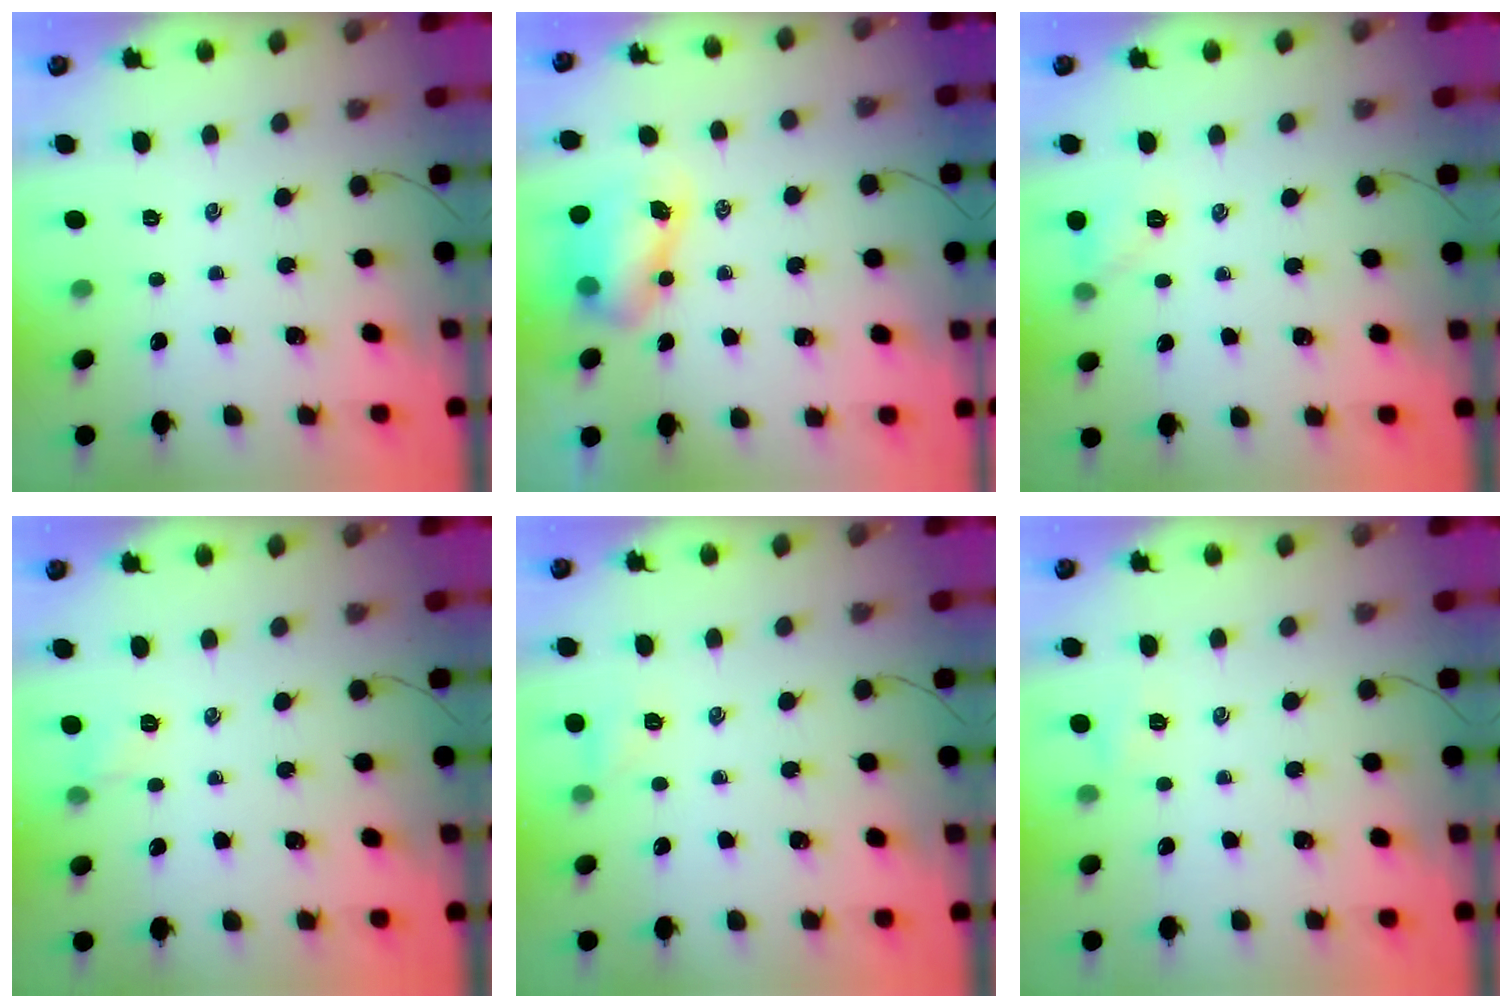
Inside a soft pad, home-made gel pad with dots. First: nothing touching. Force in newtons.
{"total": 7.6, "press": 7.4, "slide": 1.7}
{"total": 6.0, "press": 5.7, "slide": 1.7}
{"total": 5.7, "press": 5.5, "slide": 1.4}
{"total": 4.4, "press": 4.3, "slide": 1.1}
{"total": 2.8, "press": 2.7, "slide": 0.8}